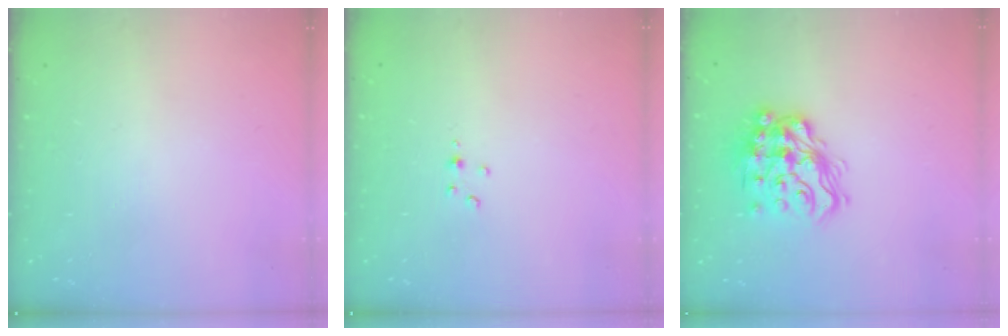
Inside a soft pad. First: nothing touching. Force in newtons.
{"total": 2.5, "press": 2.5, "slide": 0.3}
{"total": 17.4, "press": 17.4, "slide": 1.2}